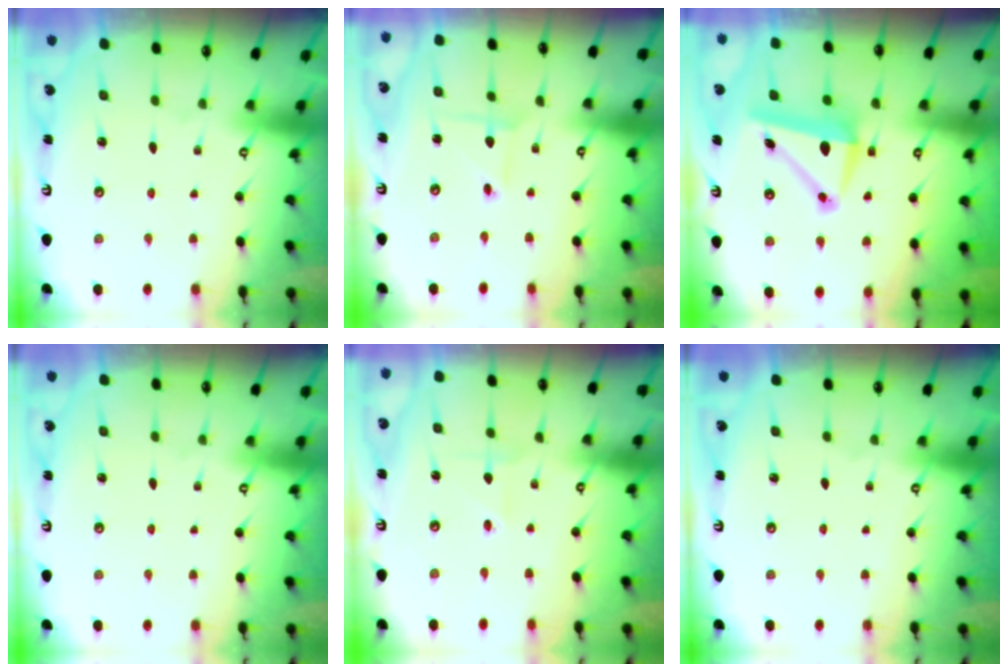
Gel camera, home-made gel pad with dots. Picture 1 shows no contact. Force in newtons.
{"total": 2.8, "press": 2.8, "slide": 0.3}
{"total": 9.8, "press": 9.2, "slide": 3.4}
{"total": 0.0}
{"total": 2.7, "press": 2.6, "slide": 0.3}
{"total": 0.0}